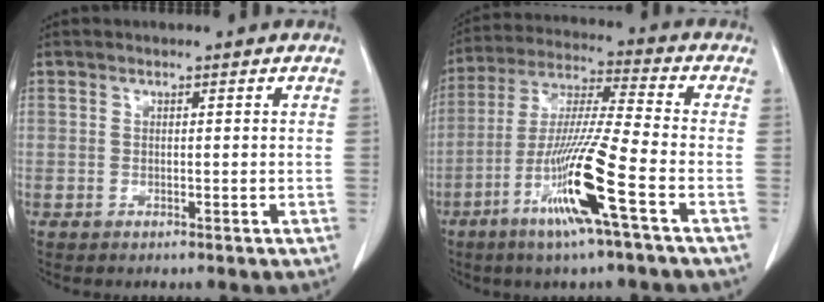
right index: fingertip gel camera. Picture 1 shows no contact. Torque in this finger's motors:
{"motor_torque": [1.84, -0.31, 1.05, 0.17]}